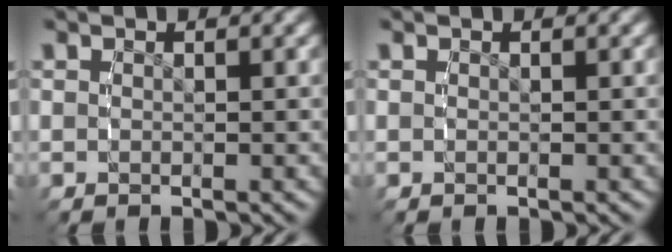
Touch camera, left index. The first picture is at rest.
{"total": 0.0}